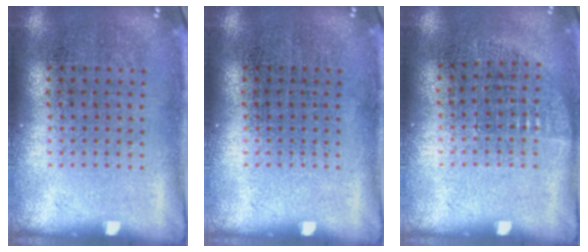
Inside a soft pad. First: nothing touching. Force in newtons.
{"total": 0.0}
{"total": 0.7, "press": 0.7, "slide": 0.2}